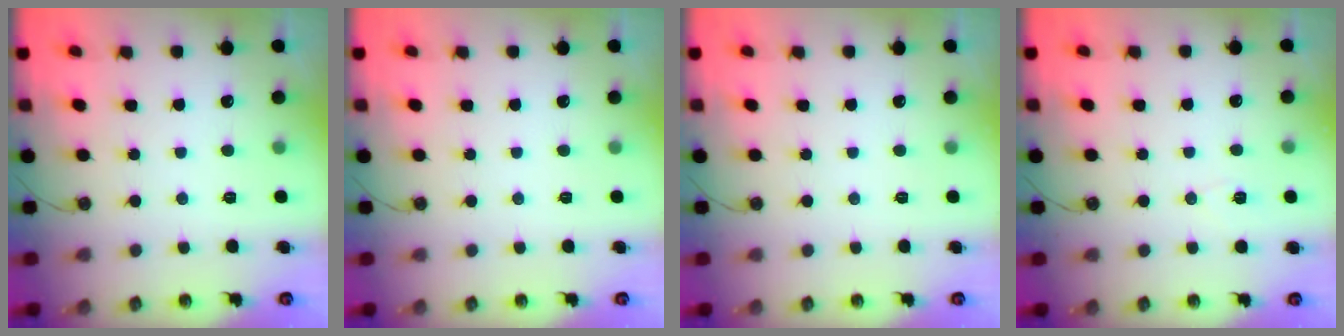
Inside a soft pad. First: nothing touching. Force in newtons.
{"total": 0.0}
{"total": 2.0, "press": 0.4, "slide": 2.0}
{"total": 4.7, "press": 4.5, "slide": 1.6}